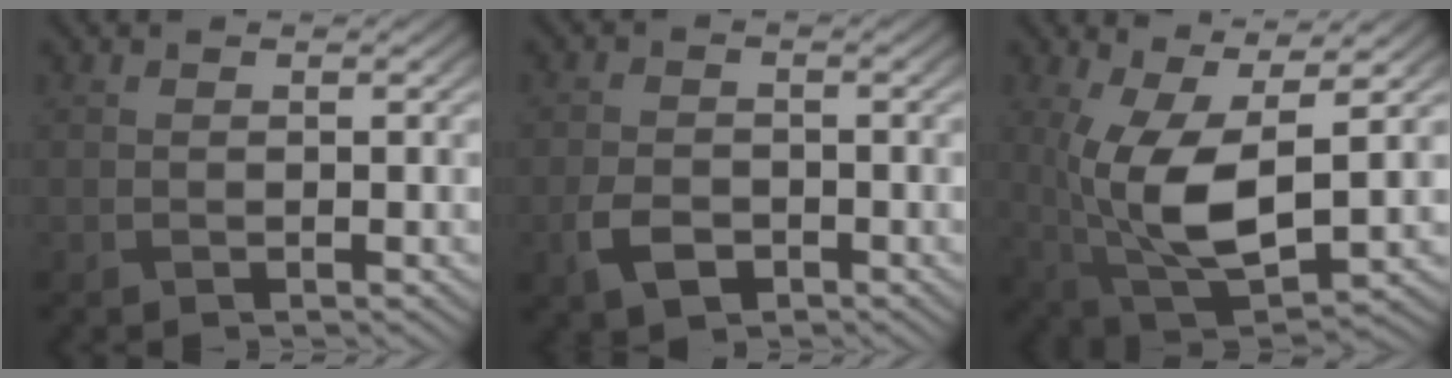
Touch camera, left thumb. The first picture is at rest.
{"total": 4.0, "force": [-1.9, 2.4, 2.4], "torque": [-0.059, -0.004, -0.043]}
{"total": 10.9, "force": [1.0, 4.5, 9.9], "torque": [-0.229, -0.010, 0.024]}